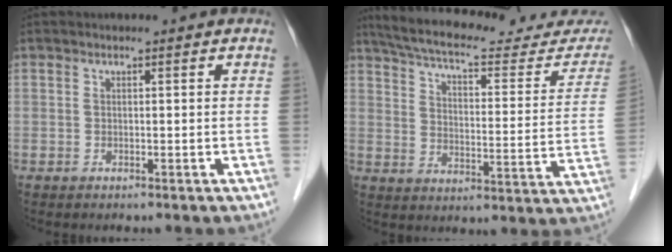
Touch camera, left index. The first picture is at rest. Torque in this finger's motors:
{"motor_torque": [0.93, -1.21, 0.05, 0.01]}